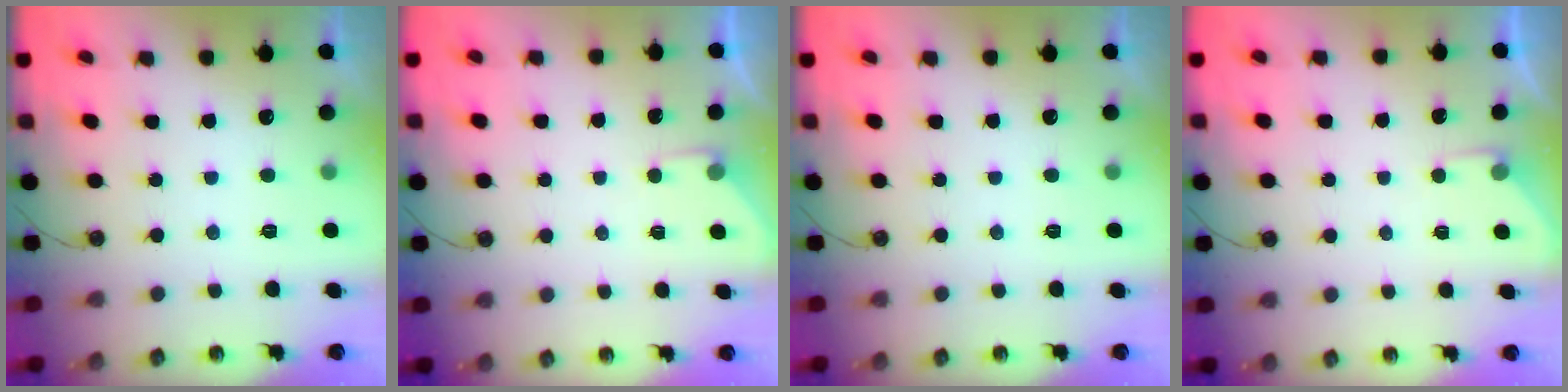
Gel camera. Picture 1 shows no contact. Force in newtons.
{"total": 1.9, "press": 1.9, "slide": 0.3}
{"total": 0.0}
{"total": 1.9, "press": 1.9, "slide": 0.3}